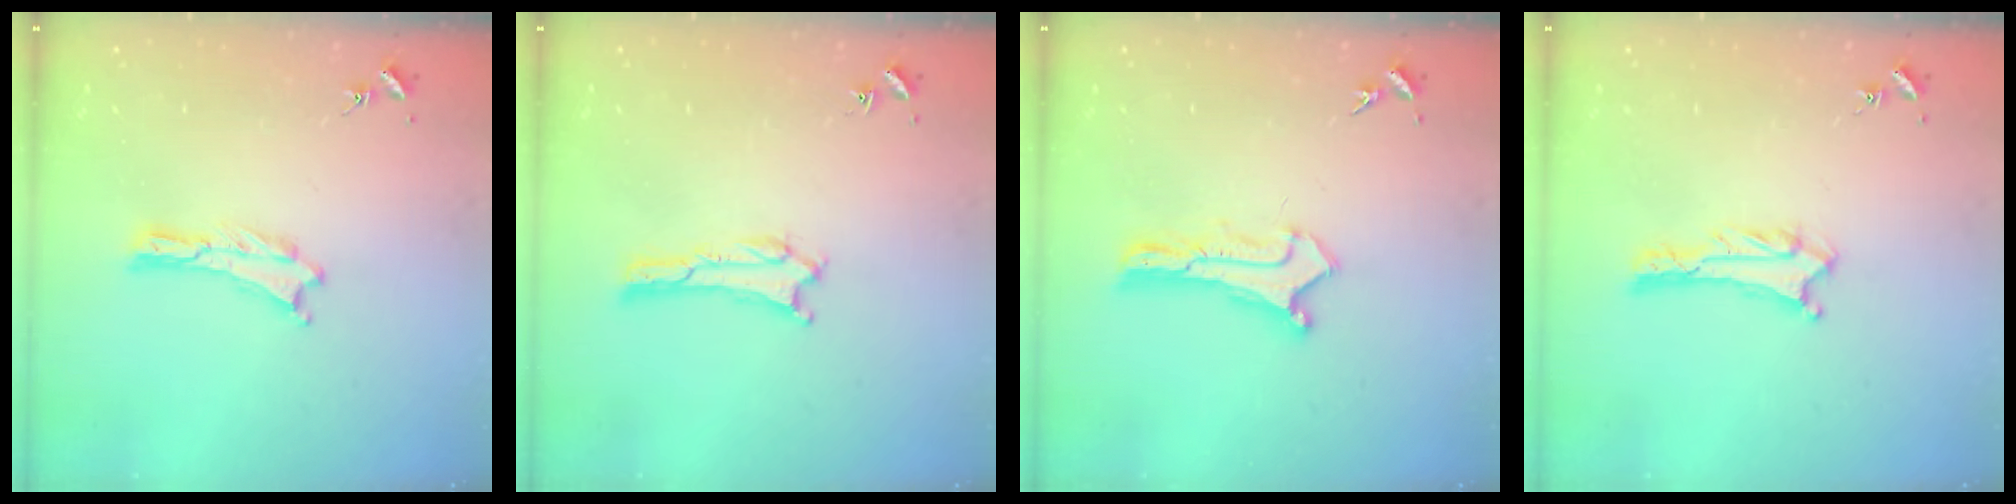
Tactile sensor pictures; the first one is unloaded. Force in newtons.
{"total": 1.3, "press": 1.3, "slide": 0.4}
{"total": 0.8, "press": 0.8, "slide": 0.0}
{"total": 3.3, "press": 3.3, "slide": 0.3}